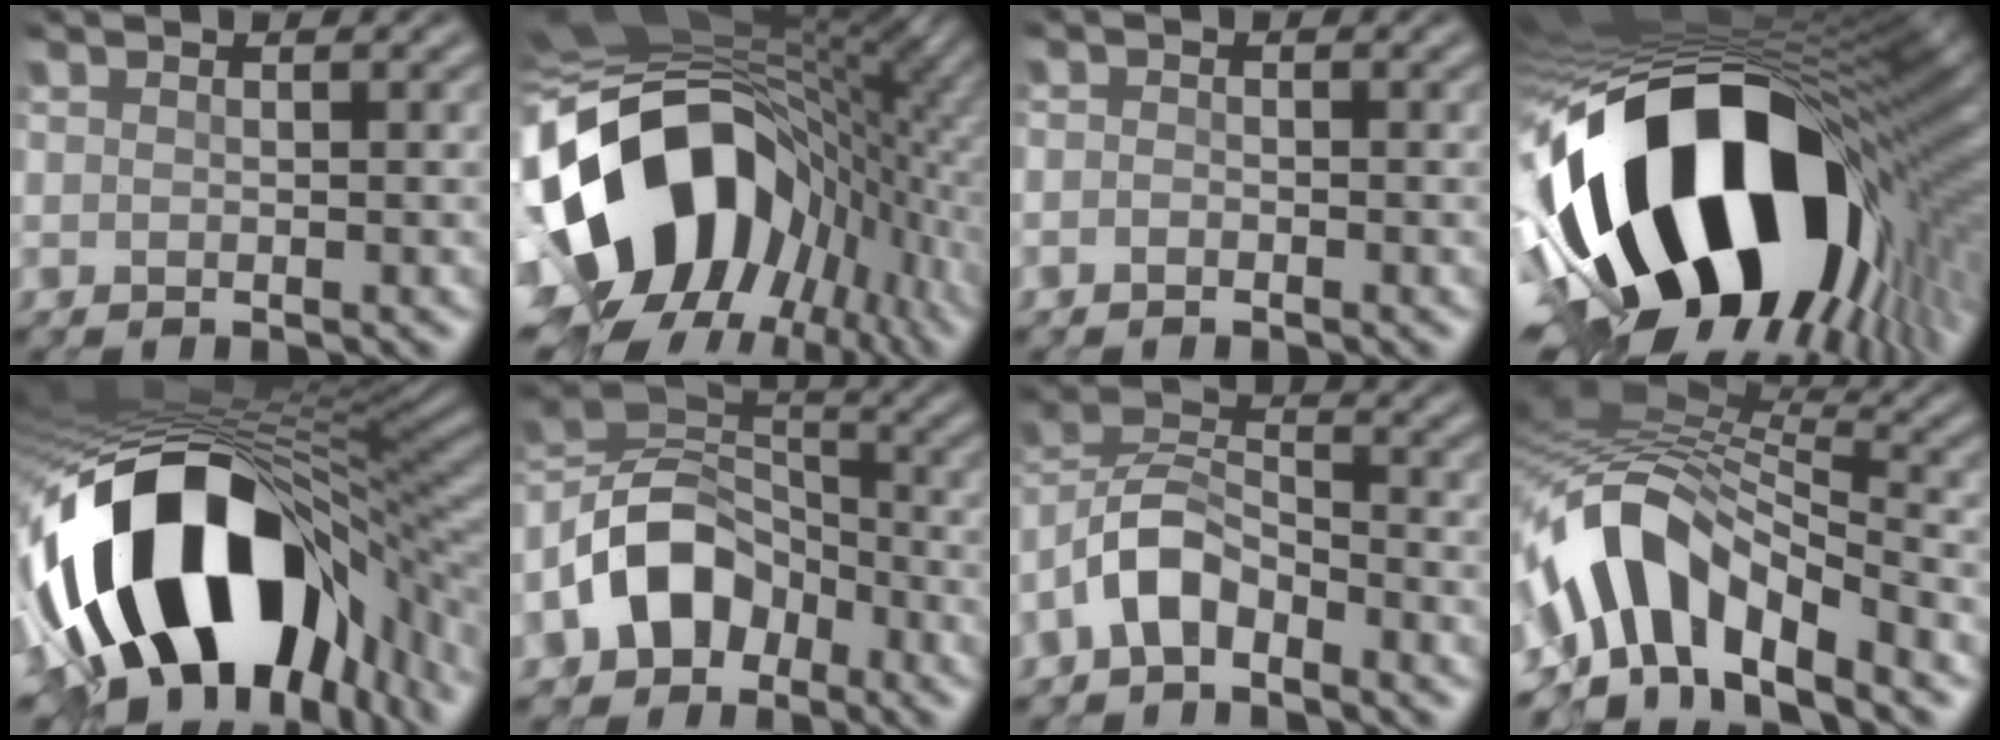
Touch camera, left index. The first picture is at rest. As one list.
[{"total": 18.8, "force": [-2.2, 13.5, 12.8], "torque": [-0.243, -0.004, -0.032]}, {"total": 0.6, "force": [-0.5, 0.2, 0.2], "torque": [-0.005, 0.005, -0.011]}, {"total": 19.9, "force": [-4.9, 11.2, 15.6], "torque": [-0.287, -0.047, -0.058]}, {"total": 18.0, "force": [-3.8, 10.1, 14.5], "torque": [-0.267, -0.019, -0.042]}, {"total": 8.7, "force": [-4.0, 6.2, 4.7], "torque": [-0.084, 0.015, -0.091]}, {"total": 4.4, "force": [-2.9, 2.0, 2.5], "torque": [-0.053, 0.018, -0.066]}, {"total": 9.1, "force": [-4.3, 4.4, 6.6], "torque": [-0.108, 0.017, -0.084]}]